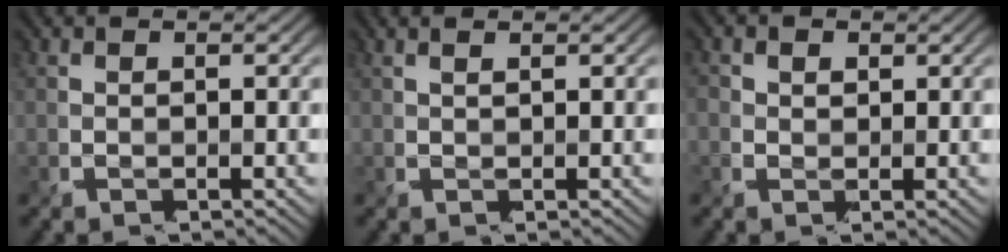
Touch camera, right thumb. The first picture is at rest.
{"total": 1.3, "force": [0.8, -0.1, 1.0], "torque": [-0.024, 0.006, 0.023]}
{"total": 2.1, "force": [0.4, 1.7, 1.1], "torque": [-0.038, 0.004, 0.003]}